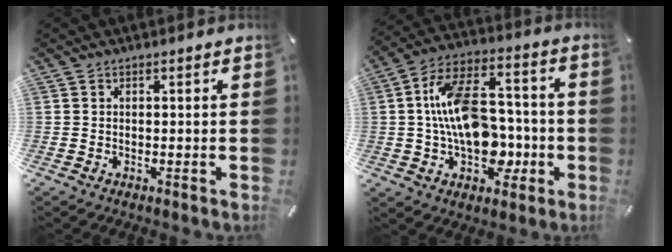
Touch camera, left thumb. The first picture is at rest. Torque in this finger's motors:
{"motor_torque": [2.50, 2.51, 1.23, 0.89, 0.22]}